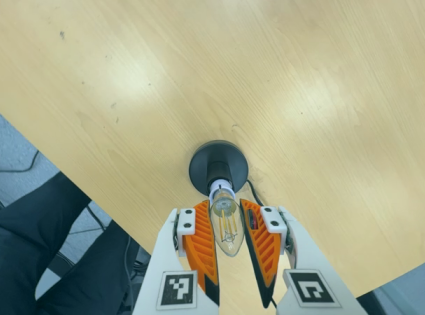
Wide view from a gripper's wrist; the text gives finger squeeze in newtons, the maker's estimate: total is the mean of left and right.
{"total": 12.6, "left": 12.0, "right": 13.2}